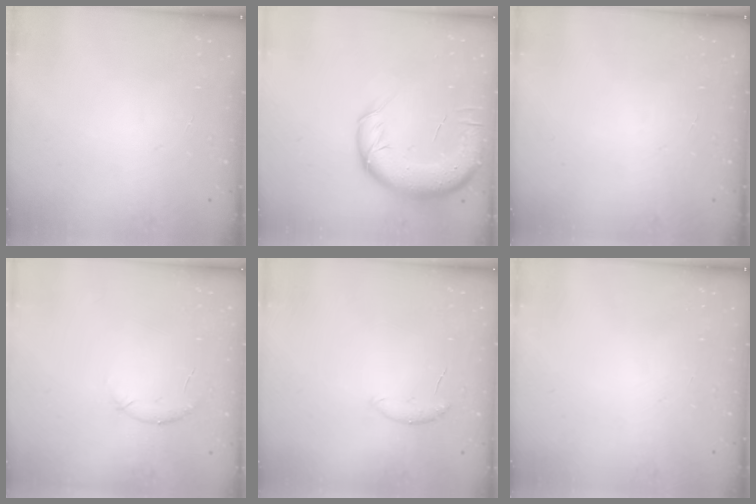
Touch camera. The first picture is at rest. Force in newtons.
{"total": 14.6, "press": 14.3, "slide": 3.1}
{"total": 0.0}
{"total": 5.7, "press": 5.6, "slide": 1.3}
{"total": 6.2, "press": 6.1, "slide": 0.9}
{"total": 0.0}